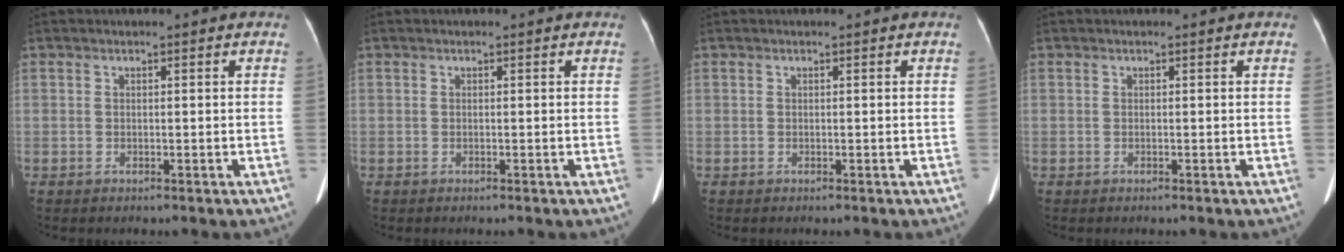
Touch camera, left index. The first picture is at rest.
{"total": 0.0}
{"total": 0.0}
{"total": 0.0}